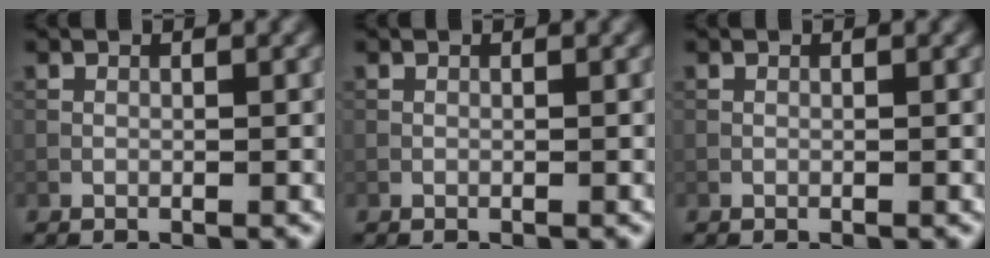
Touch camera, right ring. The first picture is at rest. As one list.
[{"total": 0.0}, {"total": 0.0}]